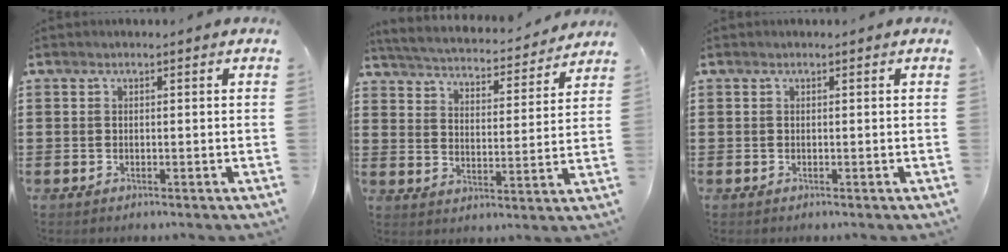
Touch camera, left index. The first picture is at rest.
{"total": 3.7, "force": [3.7, -0.1, 0.4], "torque": [-0.032, -0.032, 0.056]}
{"total": 0.0}